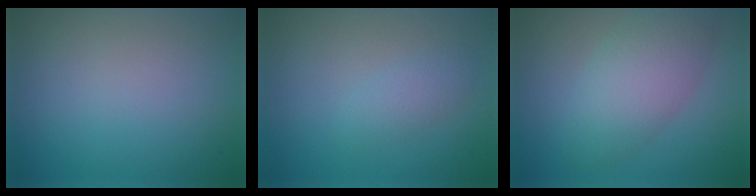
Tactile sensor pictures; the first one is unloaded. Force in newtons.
{"total": 1.6, "press": 1.6, "slide": 0.1}
{"total": 5.2, "press": 5.2, "slide": 0.3}